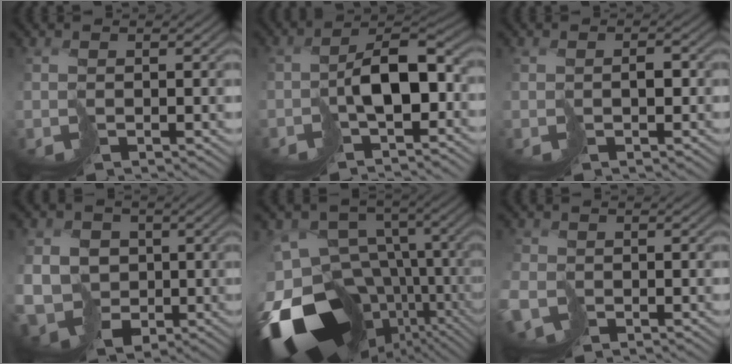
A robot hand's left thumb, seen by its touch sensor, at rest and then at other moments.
{"total": 5.9, "force": [-2.0, 2.8, 4.9], "torque": [-0.071, 0.006, -0.038]}
{"total": 1.1, "force": [-0.1, 0.6, 0.9], "torque": [-0.012, 0.005, -0.001]}
{"total": 10.1, "force": [-1.0, 9.1, 4.4], "torque": [-0.118, -0.031, -0.033]}
{"total": 19.0, "force": [-7.6, 12.8, 11.8], "torque": [-0.254, -0.028, -0.090]}
{"total": 4.0, "force": [-2.1, 2.5, 2.2], "torque": [-0.054, -0.015, -0.037]}